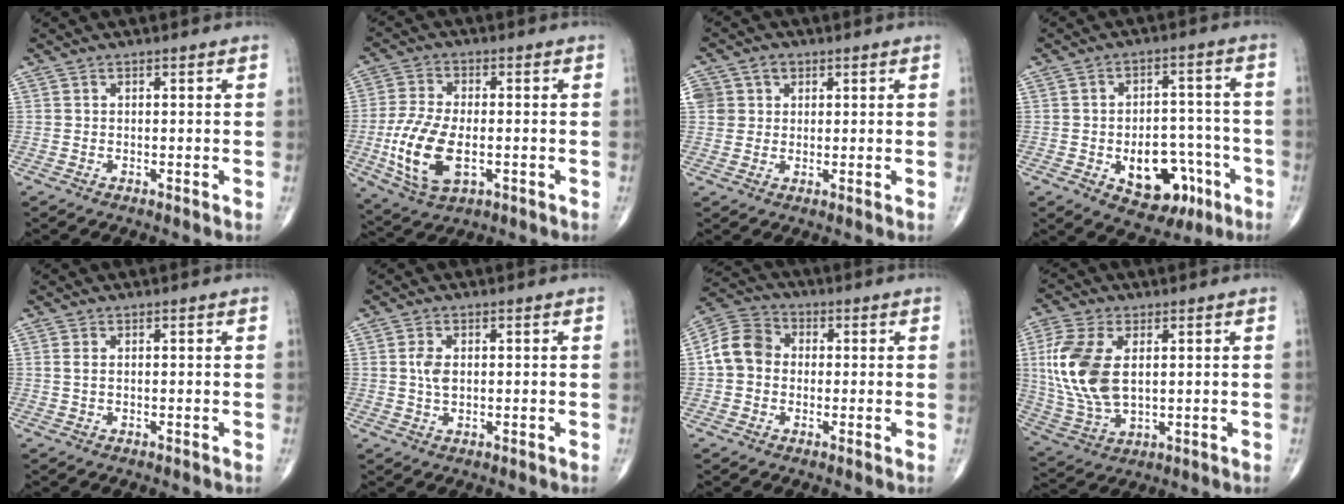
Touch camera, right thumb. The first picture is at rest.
{"total": 12.9, "force": [-2.8, 6.6, 10.7], "torque": [-0.223, -0.002, -0.046]}
{"total": 6.0, "force": [2.0, 5.4, 1.6], "torque": [-0.013, 0.010, 0.039]}
{"total": 13.2, "force": [-5.2, 8.3, 8.8], "torque": [-0.080, 0.040, -0.061]}
{"total": 1.1, "force": [0.3, 0.5, 0.9], "torque": [-0.025, 0.004, 0.010]}
{"total": 3.2, "force": [0.5, 1.9, 2.6], "torque": [-0.051, -0.001, 0.011]}
{"total": 8.5, "force": [0.0, 7.1, 4.7], "torque": [-0.076, 0.027, -0.014]}
{"total": 15.0, "force": [2.4, 8.4, 12.2], "torque": [-0.273, -0.008, 0.055]}